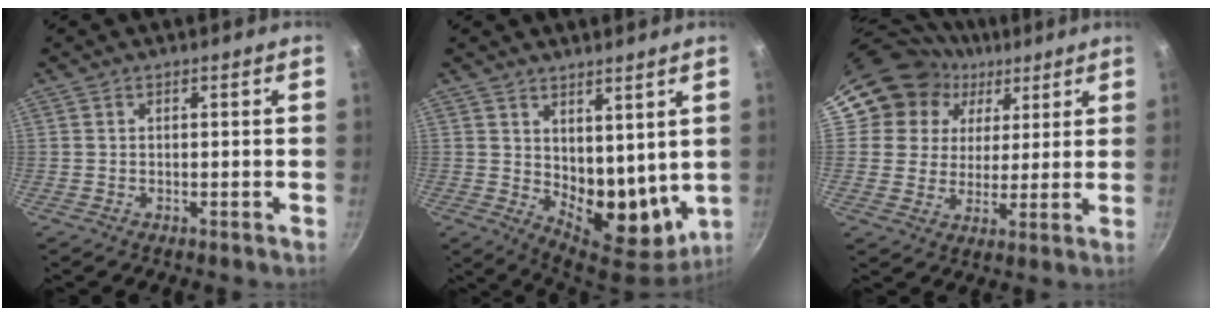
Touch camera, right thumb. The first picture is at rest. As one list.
[{"total": 12.0, "force": [4.0, 7.4, 8.6], "torque": [-0.089, -0.051, 0.080]}, {"total": 14.0, "force": [6.9, 11.7, 3.3], "torque": [-0.036, -0.002, 0.117]}]